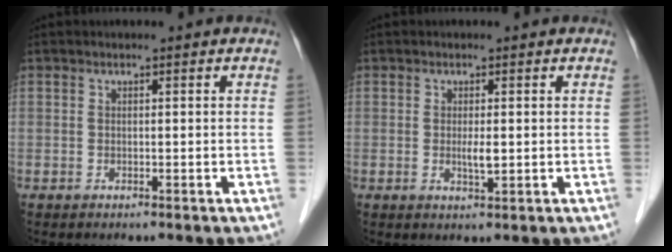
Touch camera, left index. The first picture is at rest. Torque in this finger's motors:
{"motor_torque": [0.34, 0.20, 0.04, 0.01]}